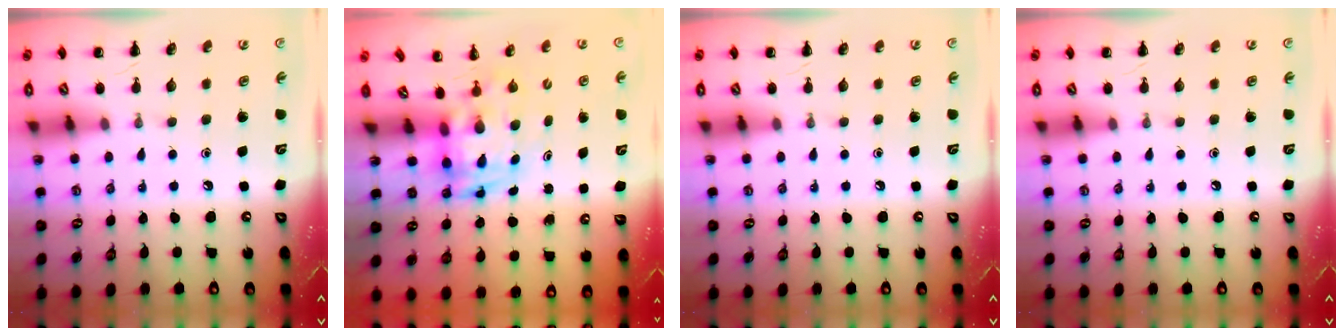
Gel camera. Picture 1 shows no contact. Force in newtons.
{"total": 3.9, "press": 3.8, "slide": 0.7}
{"total": 0.0}
{"total": 0.0}